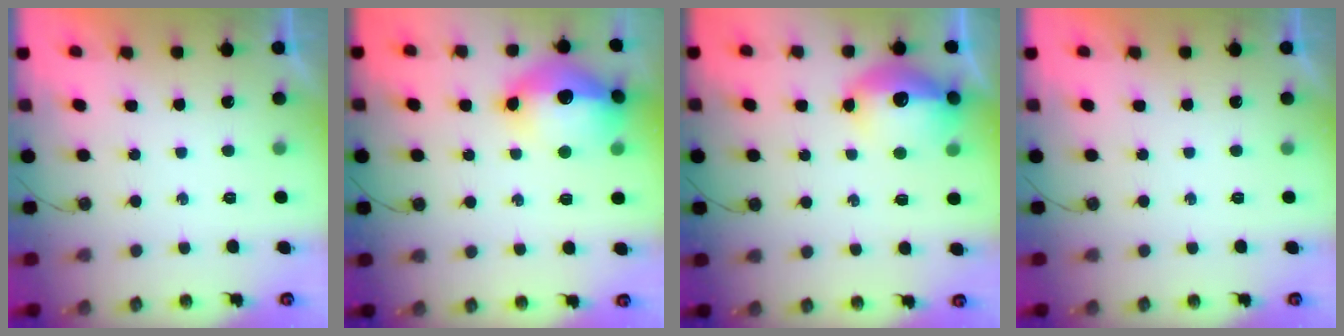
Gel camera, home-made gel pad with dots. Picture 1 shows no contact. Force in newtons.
{"total": 17.0, "press": 16.9, "slide": 1.6}
{"total": 15.0, "press": 14.9, "slide": 1.4}
{"total": 0.0}